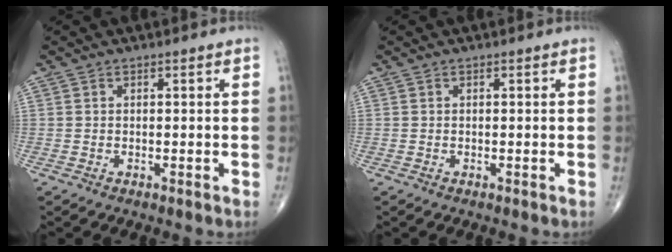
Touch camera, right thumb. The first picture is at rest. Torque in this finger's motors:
{"motor_torque": [0.01, 0.00, -0.05, 0.00, 0.01]}